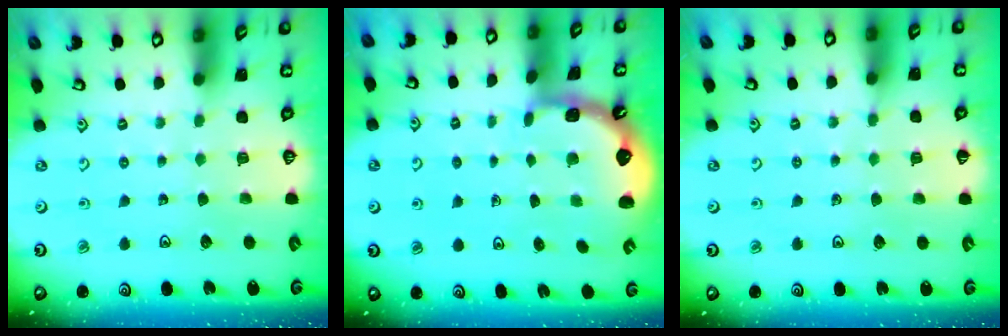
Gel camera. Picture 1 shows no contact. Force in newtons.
{"total": 1.3, "press": 1.3, "slide": 0.1}
{"total": 2.5, "press": 2.5, "slide": 0.5}